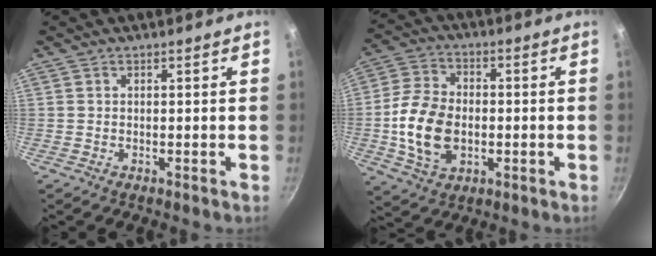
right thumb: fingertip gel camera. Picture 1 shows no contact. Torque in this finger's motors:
{"motor_torque": [-0.29, 0.94, 0.08, -0.01, 0.15]}